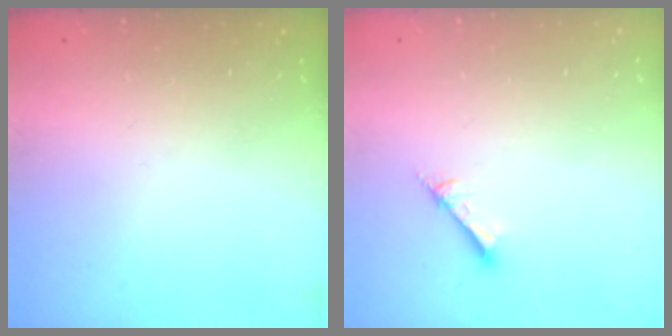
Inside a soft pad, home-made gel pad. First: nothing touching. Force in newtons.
{"total": 2.6, "press": 2.6, "slide": 0.1}